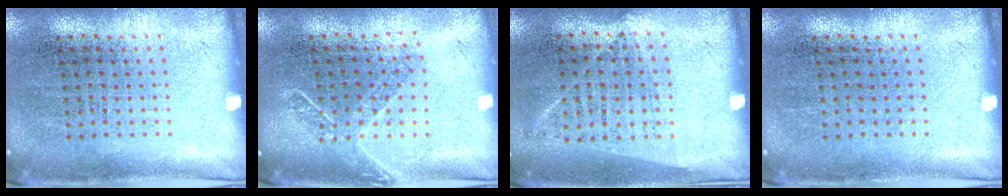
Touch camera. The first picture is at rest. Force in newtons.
{"total": 1.5, "press": 1.2, "slide": 0.9}
{"total": 1.0, "press": 0.9, "slide": 0.5}
{"total": 0.0}